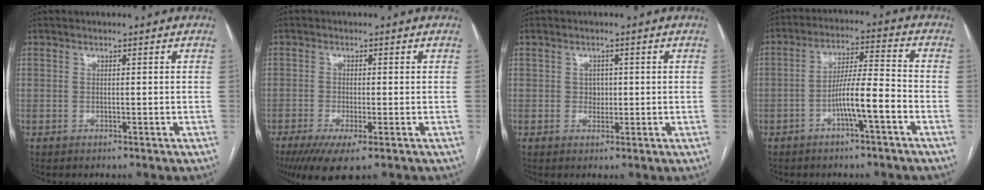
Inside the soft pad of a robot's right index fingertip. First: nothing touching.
{"total": 6.3, "force": [-3.6, 1.1, 5.1], "torque": [-0.084, -0.017, -0.058]}
{"total": 1.7, "force": [0.1, 1.4, 0.9], "torque": [-0.011, 0.002, 0.003]}
{"total": 7.9, "force": [-3.3, 0.3, 7.1], "torque": [-0.129, 0.016, -0.056]}